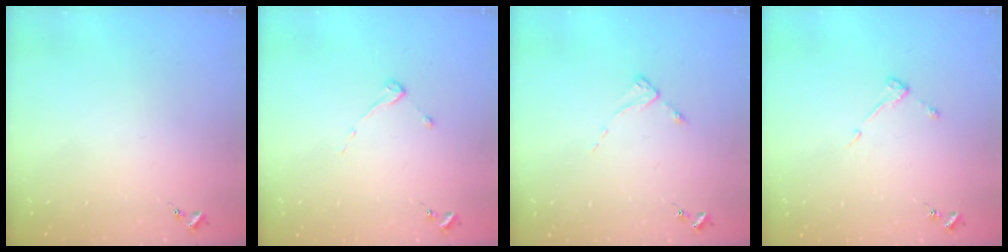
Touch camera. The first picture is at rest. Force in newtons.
{"total": 2.7, "press": 2.7, "slide": 0.3}
{"total": 2.2, "press": 2.2, "slide": 0.4}
{"total": 4.7, "press": 4.7, "slide": 0.6}